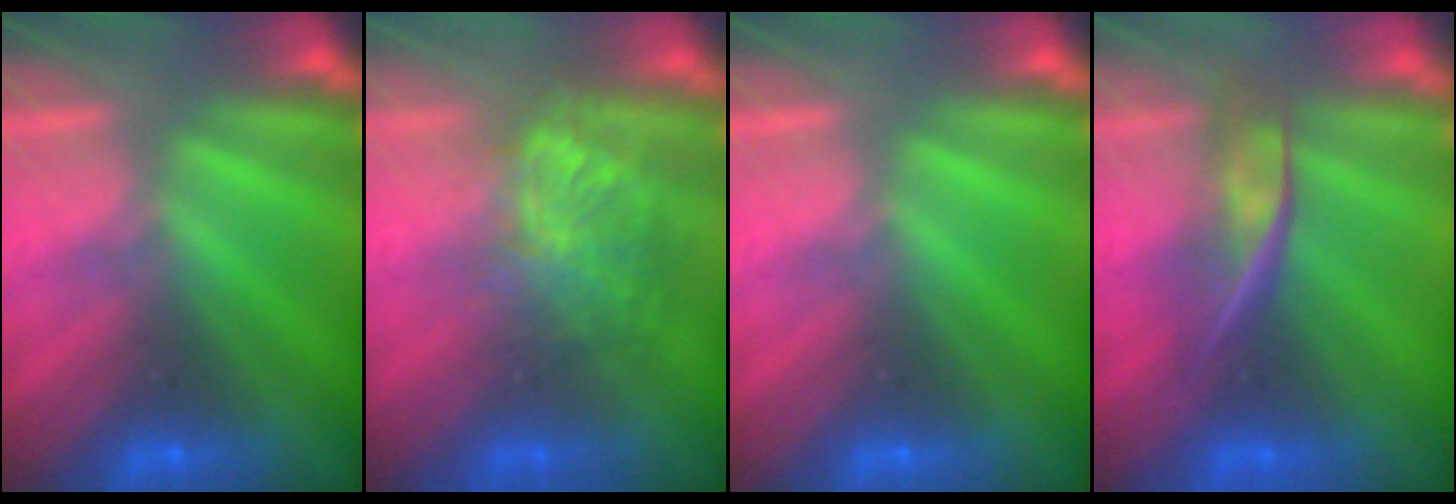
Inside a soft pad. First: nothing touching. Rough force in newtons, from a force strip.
{"total": 3.4}
{"total": 0.0}
{"total": 2.4}